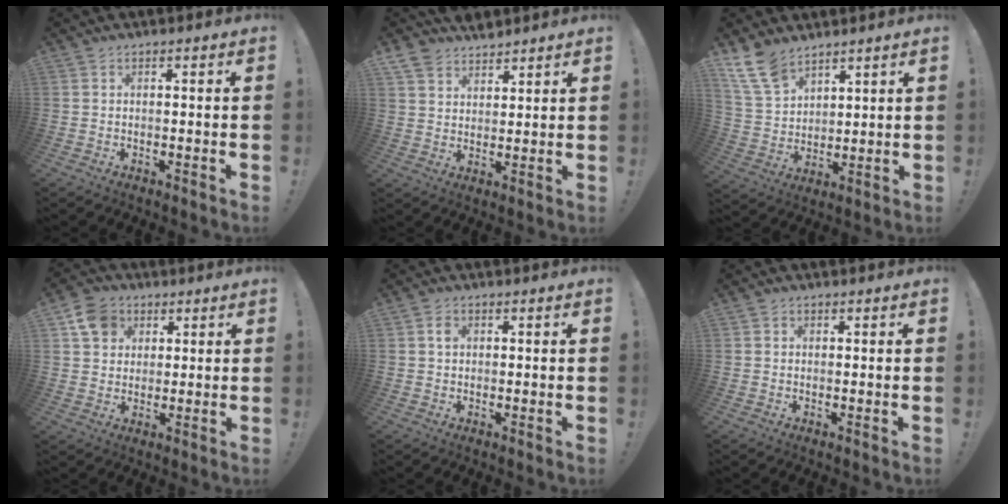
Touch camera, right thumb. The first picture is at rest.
{"total": 6.5, "force": [5.7, 3.1, 0.5], "torque": [-0.018, -0.038, 0.112]}
{"total": 13.5, "force": [9.5, 8.1, 5.2], "torque": [-0.109, -0.047, 0.188]}
{"total": 9.2, "force": [4.0, 7.7, 3.2], "torque": [-0.048, -0.014, 0.080]}
{"total": 2.2, "force": [0.5, 1.9, 1.1], "torque": [-0.003, -0.004, 0.004]}
{"total": 0.8, "force": [0.1, 0.8, 0.2], "torque": [0.000, 0.001, 0.001]}